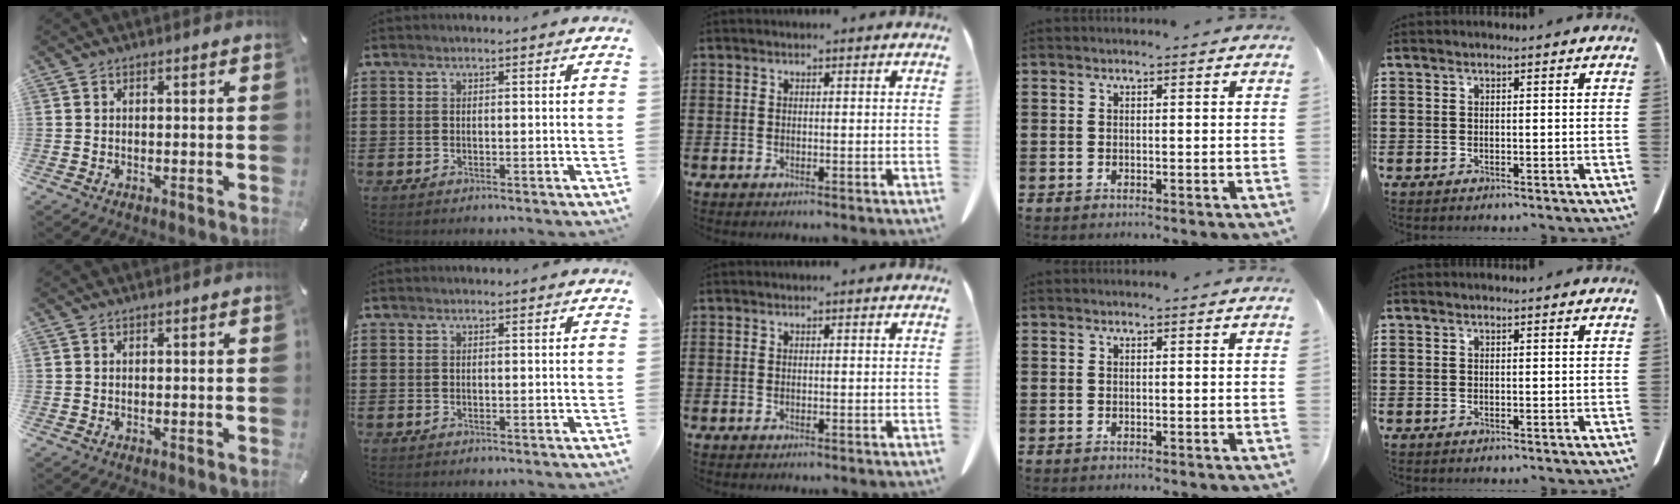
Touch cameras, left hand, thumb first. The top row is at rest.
{}